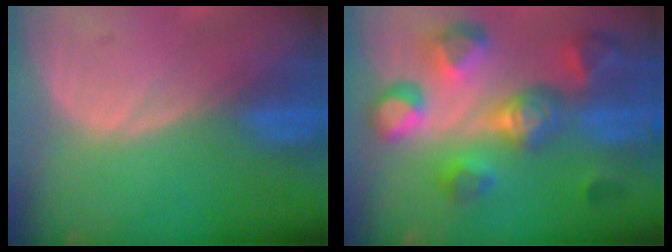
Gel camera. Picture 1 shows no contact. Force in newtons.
{"total": 10.8, "press": 10.0, "slide": 4.1}